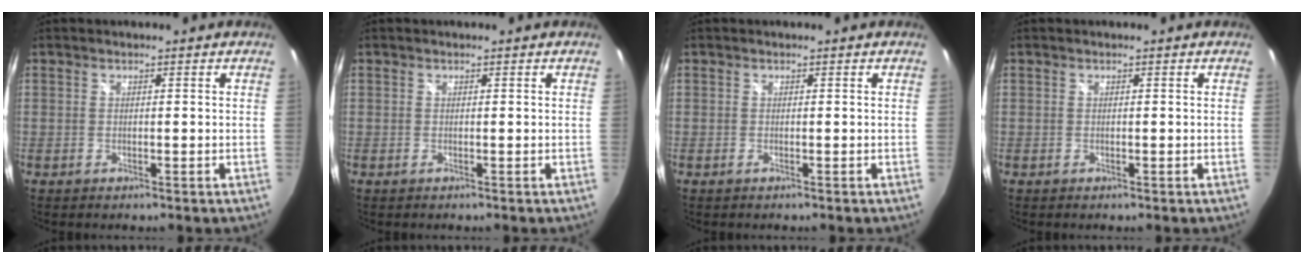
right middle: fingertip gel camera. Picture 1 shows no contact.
{"total": 0.0}
{"total": 0.0}
{"total": 0.0}